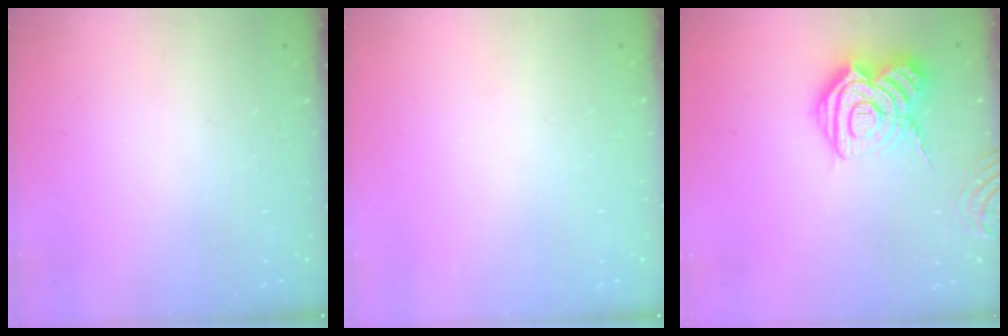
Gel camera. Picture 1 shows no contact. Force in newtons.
{"total": 0.0}
{"total": 17.2, "press": 17.2, "slide": 1.5}